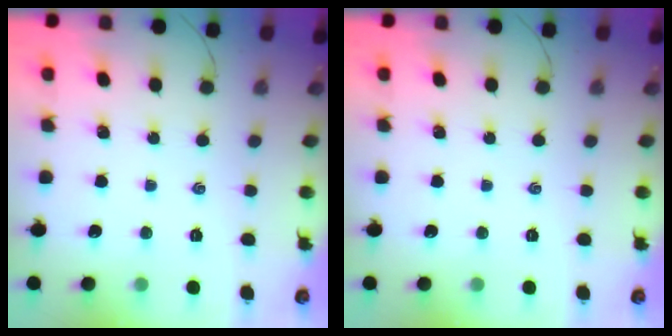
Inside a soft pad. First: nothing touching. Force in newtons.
{"total": 0.0}